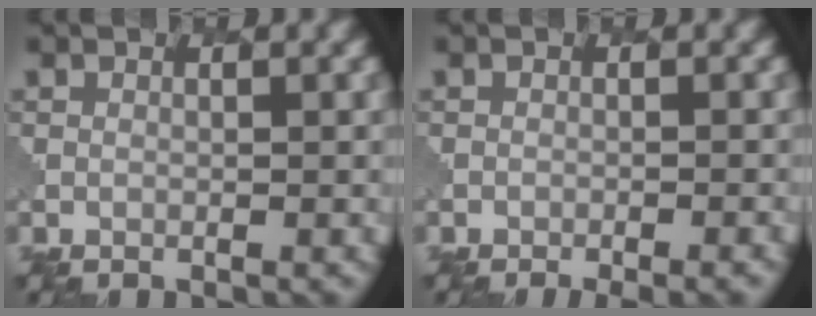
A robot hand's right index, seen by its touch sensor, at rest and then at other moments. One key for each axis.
{"total": 2.3, "fx": -1.8, "fy": 0.5, "fz": 1.3, "tx": -0.011, "ty": 0.006, "tz": -0.022}